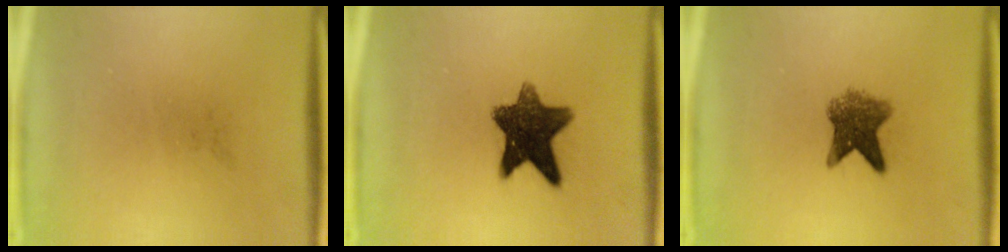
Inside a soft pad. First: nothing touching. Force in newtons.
{"total": 10.9}
{"total": 6.3}